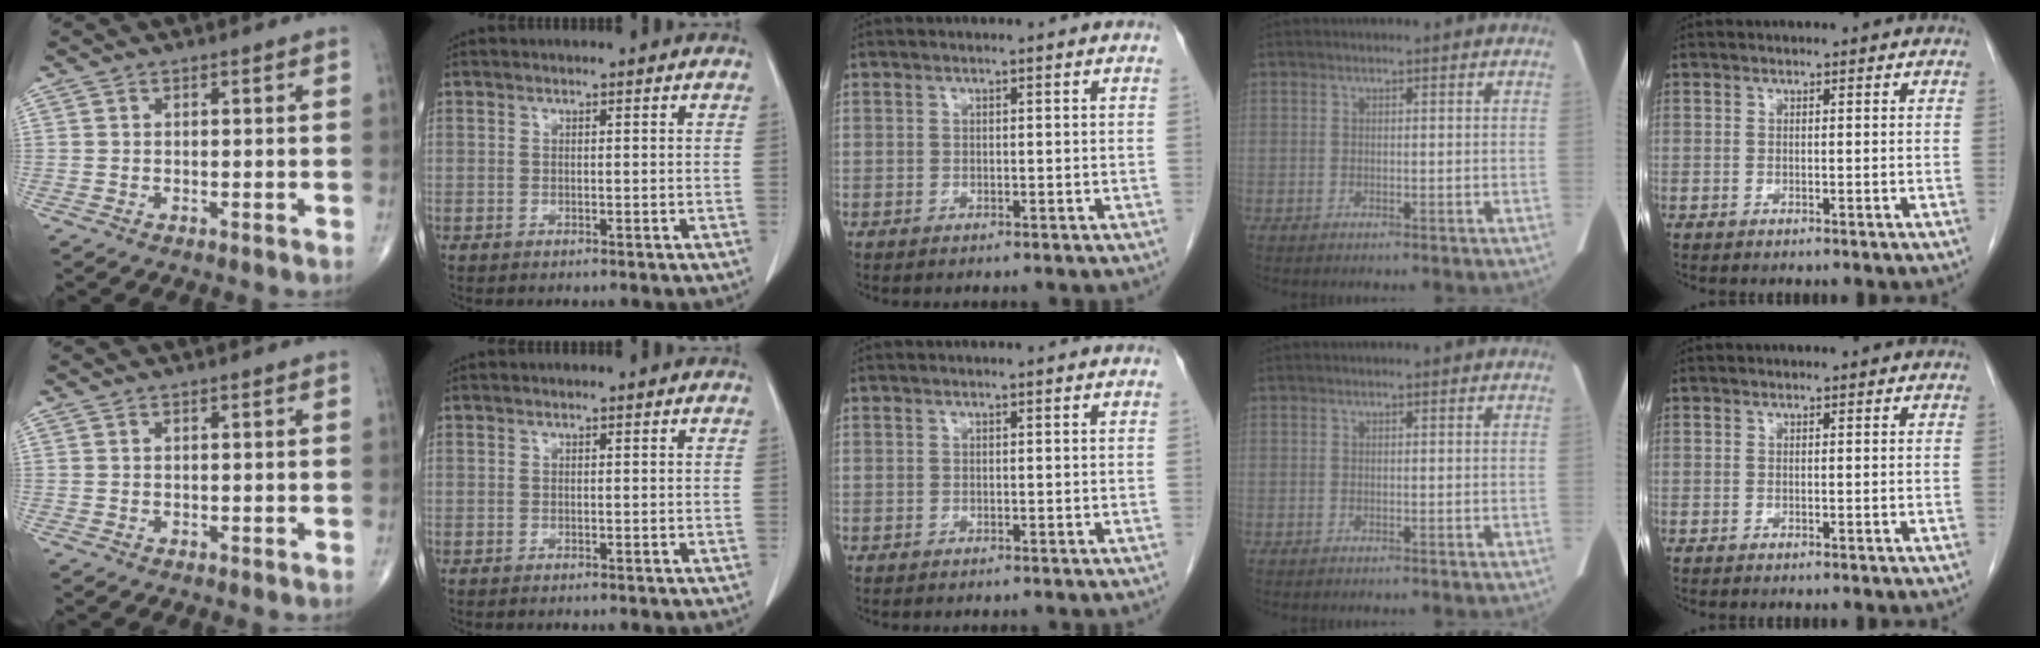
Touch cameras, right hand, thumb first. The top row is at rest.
{}